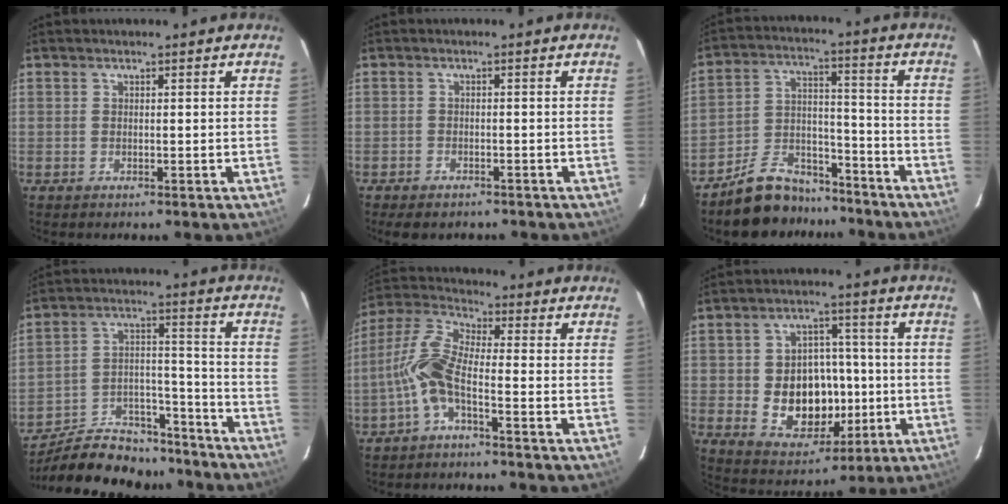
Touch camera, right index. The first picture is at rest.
{"total": 4.9, "force": [-4.0, 2.2, 1.9], "torque": [-0.049, -0.010, -0.056]}
{"total": 12.1, "force": [-10.0, 5.8, 3.6], "torque": [-0.080, 0.043, -0.154]}
{"total": 20.8, "force": [-17.8, 8.0, 7.3], "torque": [-0.143, 0.036, -0.261]}
{"total": 8.0, "force": [-2.9, 1.9, 7.2], "torque": [-0.169, 0.014, -0.062]}
{"total": 13.3, "force": [-2.0, 10.2, 8.4], "torque": [-0.170, 0.011, -0.006]}